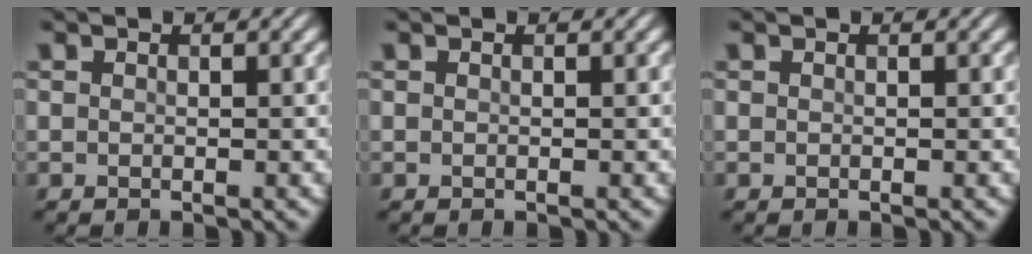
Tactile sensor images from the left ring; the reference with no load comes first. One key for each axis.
{"total": 0.0}
{"total": 0.0}